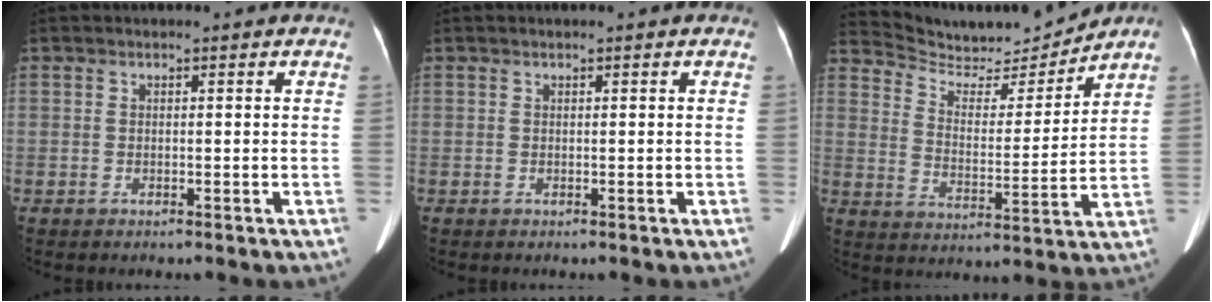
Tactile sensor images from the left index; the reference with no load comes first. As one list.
[{"total": 0.0}, {"total": 11.1, "force": [10.9, 1.8, 0.7], "torque": [-0.018, -0.009, 0.186]}]